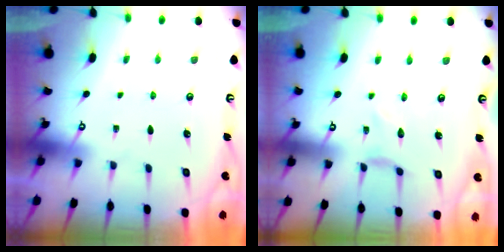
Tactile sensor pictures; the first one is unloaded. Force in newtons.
{"total": 0.0}